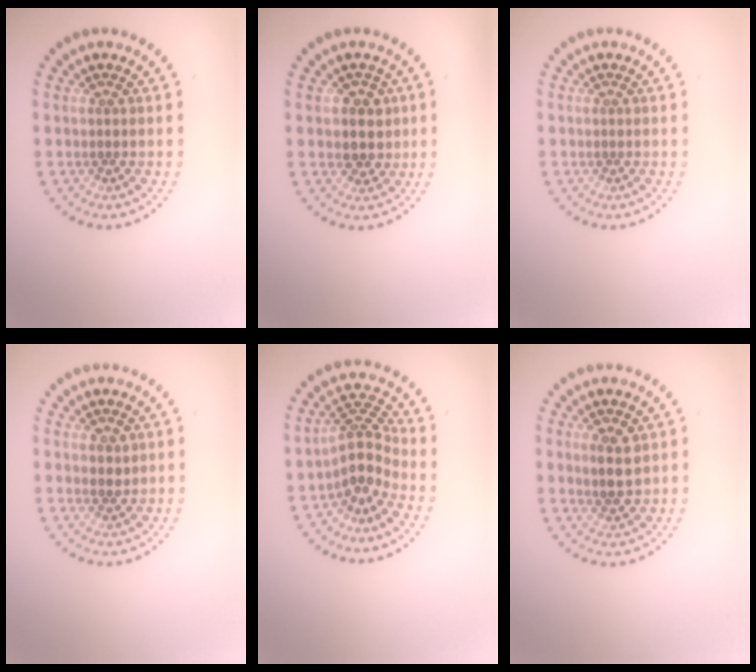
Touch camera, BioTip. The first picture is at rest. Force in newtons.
{"total": 2.7, "press": 2.5, "slide": 1.0}
{"total": 0.0}
{"total": 0.9, "press": 0.9, "slide": 0.2}
{"total": 3.7, "press": 2.8, "slide": 2.4}
{"total": 2.8, "press": 2.8, "slide": 0.4}